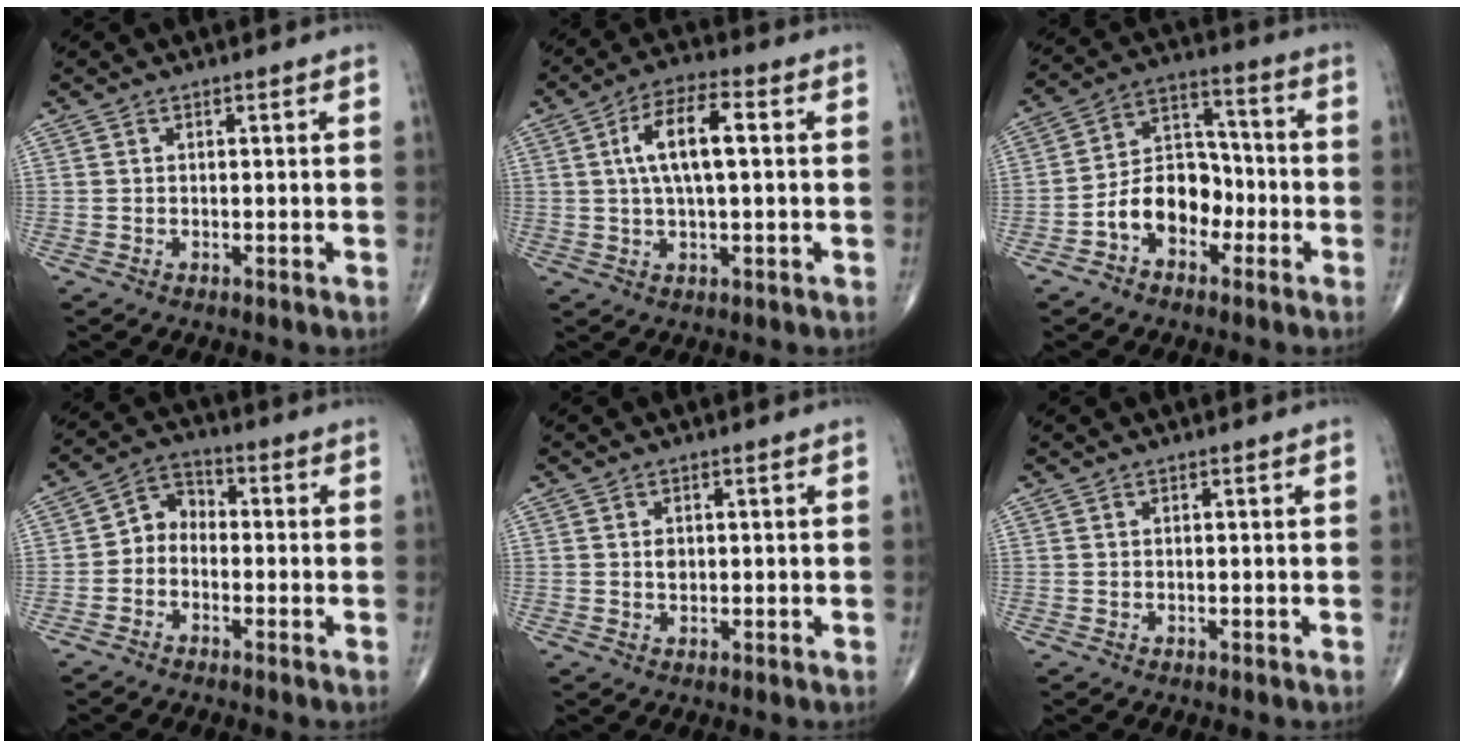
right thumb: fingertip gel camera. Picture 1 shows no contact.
{"total": 9.7, "force": [1.6, 3.5, 9.0], "torque": [-0.167, 0.019, 0.022]}
{"total": 11.2, "force": [-4.0, 7.8, 7.0], "torque": [-0.086, 0.050, -0.080]}
{"total": 5.2, "force": [-1.4, 4.0, 2.9], "torque": [-0.026, 0.027, -0.046]}
{"total": 1.4, "force": [0.1, 1.0, 0.9], "torque": [-0.010, 0.000, 0.004]}
{"total": 0.0}